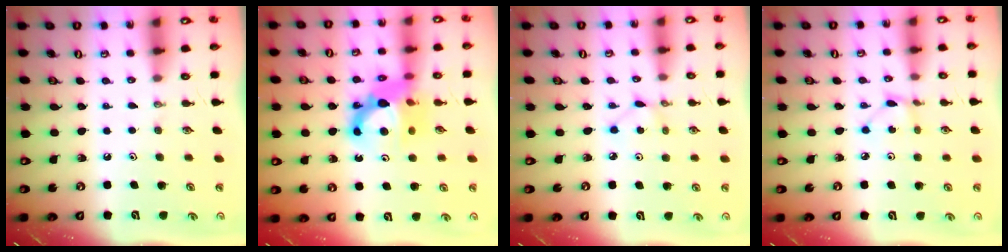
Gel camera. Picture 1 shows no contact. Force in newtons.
{"total": 11.6, "press": 11.4, "slide": 2.3}
{"total": 1.9, "press": 1.9, "slide": 0.2}
{"total": 2.0, "press": 2.0, "slide": 0.2}